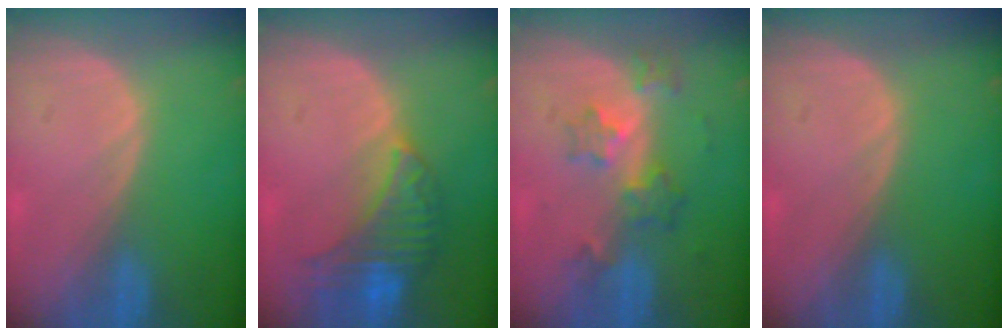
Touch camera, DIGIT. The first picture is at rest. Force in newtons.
{"total": 8.0, "press": 7.4, "slide": 3.0}
{"total": 5.9, "press": 5.4, "slide": 2.4}
{"total": 0.0}